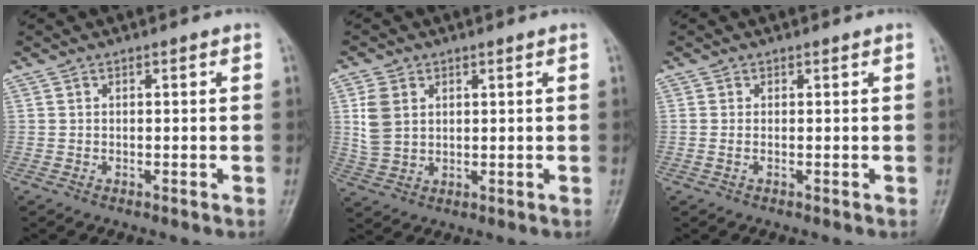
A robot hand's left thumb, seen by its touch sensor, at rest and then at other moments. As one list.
[{"total": 5.9, "force": [1.8, 4.3, 3.7], "torque": [-0.067, -0.003, 0.042]}, {"total": 0.5, "force": [0.0, 0.0, 0.5], "torque": [-0.020, 0.000, 0.000]}]